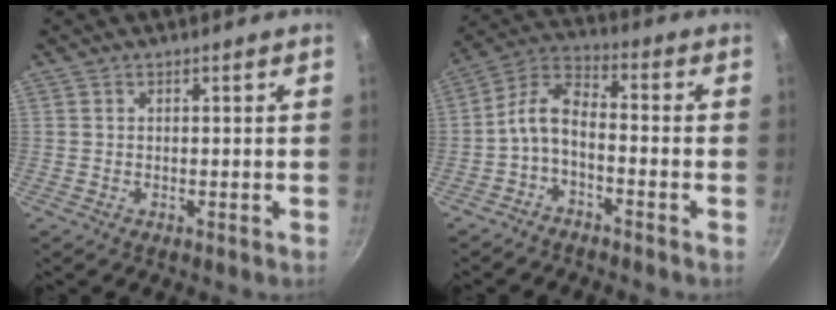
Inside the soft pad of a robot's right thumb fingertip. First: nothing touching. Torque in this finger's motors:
{"motor_torque": [0.21, -0.26, 0.61, -0.62, 0.19]}